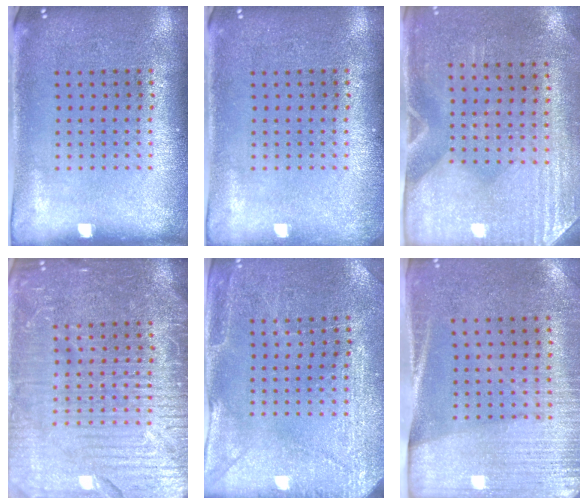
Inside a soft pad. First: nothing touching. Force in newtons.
{"total": 0.7, "press": 0.7, "slide": 0.1}
{"total": 2.9, "press": 2.5, "slide": 1.4}
{"total": 7.2, "press": 7.1, "slide": 0.9}
{"total": 2.9, "press": 2.8, "slide": 0.7}
{"total": 2.9, "press": 2.6, "slide": 1.3}